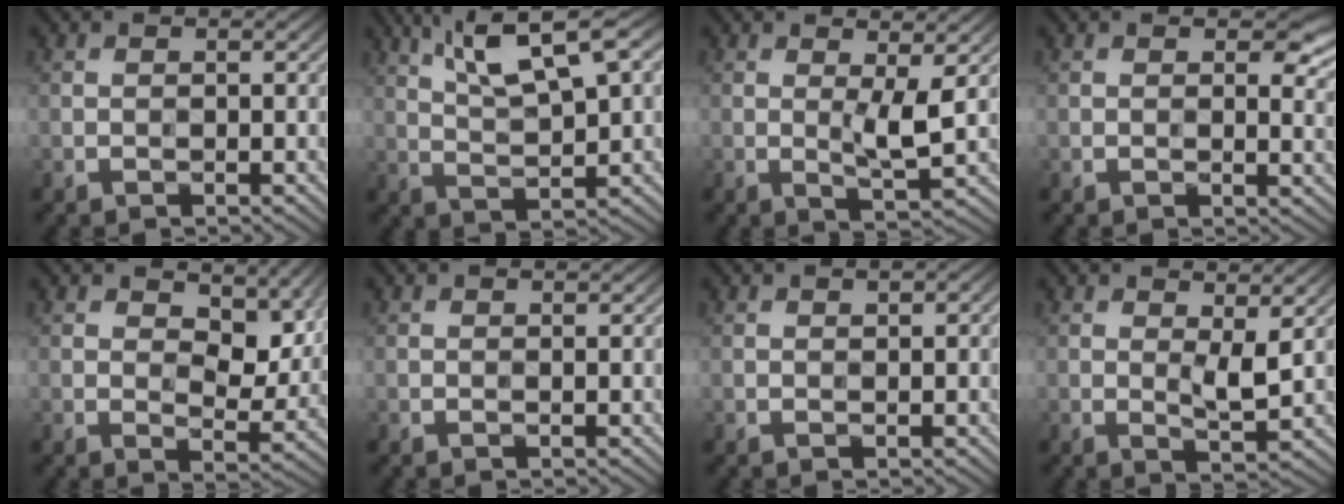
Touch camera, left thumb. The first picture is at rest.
{"total": 9.6, "force": [4.9, 2.4, 7.9], "torque": [-0.155, 0.017, 0.092]}
{"total": 3.6, "force": [0.7, 0.6, 3.5], "torque": [-0.069, -0.005, 0.016]}
{"total": 3.7, "force": [1.6, 2.0, 2.7], "torque": [-0.038, -0.006, 0.025]}
{"total": 8.7, "force": [4.0, 4.6, 6.3], "torque": [-0.104, -0.006, 0.062]}
{"total": 0.0}
{"total": 1.2, "force": [0.5, 0.4, 1.0], "torque": [-0.017, 0.002, 0.009]}
{"total": 3.2, "force": [1.0, 0.9, 2.9], "torque": [-0.060, -0.006, 0.020]}